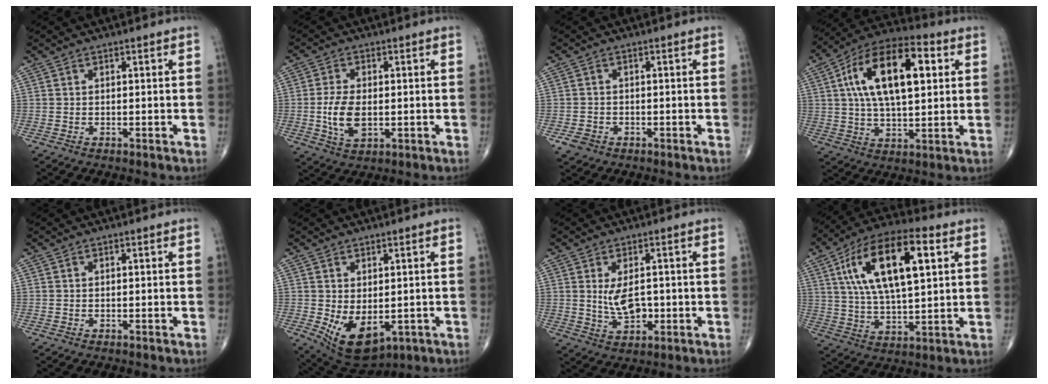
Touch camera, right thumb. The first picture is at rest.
{"total": 7.4, "force": [-0.6, 4.1, 6.1], "torque": [-0.118, -0.008, -0.008]}
{"total": 2.6, "force": [-1.3, 2.1, 1.0], "torque": [-0.016, 0.005, -0.020]}
{"total": 19.7, "force": [4.8, 9.2, 16.7], "torque": [-0.277, 0.015, 0.074]}
{"total": 0.0}
{"total": 9.9, "force": [-2.0, 5.9, 7.7], "torque": [-0.115, -0.009, -0.008]}
{"total": 6.1, "force": [0.1, 3.5, 5.0], "torque": [-0.077, -0.009, 0.011]}
{"total": 20.0, "force": [6.2, 8.2, 17.1], "torque": [-0.299, 0.005, 0.103]}